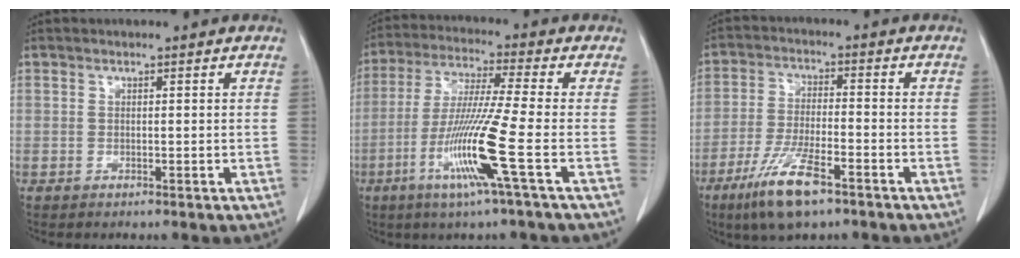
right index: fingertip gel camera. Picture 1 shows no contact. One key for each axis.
{"total": 12.5, "fx": -4.5, "fy": -1.9, "fz": 11.5, "tx": -0.230, "ty": -0.026, "tz": -0.094}
{"total": 10.0, "fx": -6.1, "fy": 1.9, "fz": 7.7, "tx": -0.153, "ty": -0.020, "tz": -0.106}